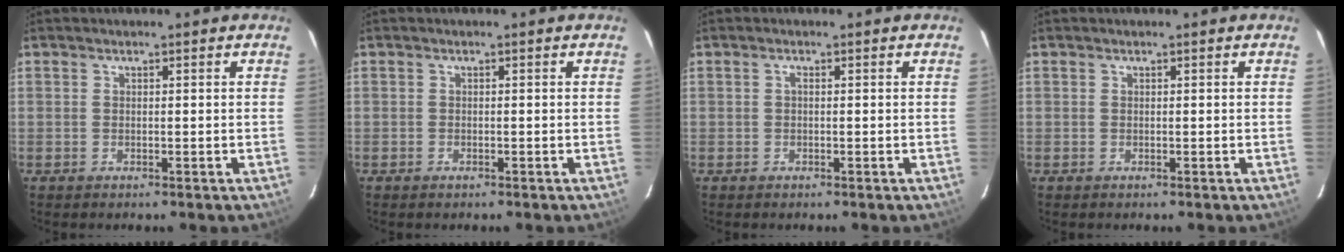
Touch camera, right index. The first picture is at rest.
{"total": 0.5, "force": [-0.4, 0.3, 0.1], "torque": [-0.002, 0.001, -0.007]}
{"total": 0.5, "force": [0.0, 0.2, 0.5], "torque": [-0.008, 0.004, -0.002]}
{"total": 0.0}